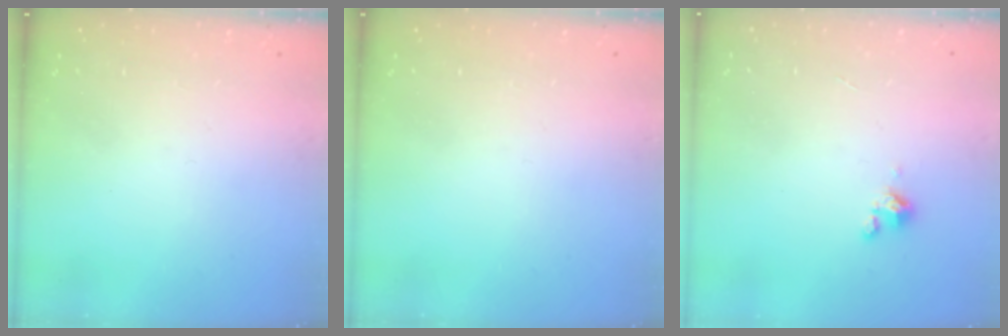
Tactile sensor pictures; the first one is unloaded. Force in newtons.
{"total": 0.0}
{"total": 1.8, "press": 1.7, "slide": 0.4}